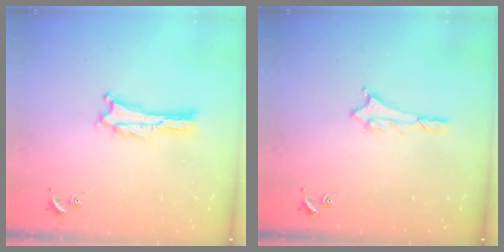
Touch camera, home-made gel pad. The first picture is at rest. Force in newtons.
{"total": 1.1, "press": 1.1, "slide": 0.1}